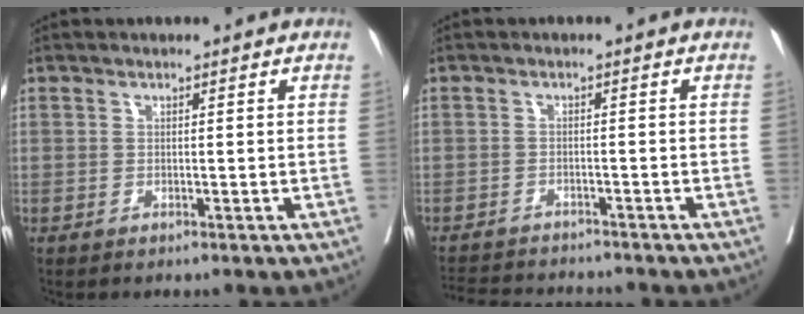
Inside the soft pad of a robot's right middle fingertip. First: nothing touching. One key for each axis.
{"total": 9.1, "fx": -8.7, "fy": 1.1, "fz": 2.3, "tx": -0.038, "ty": -0.002, "tz": -0.126}